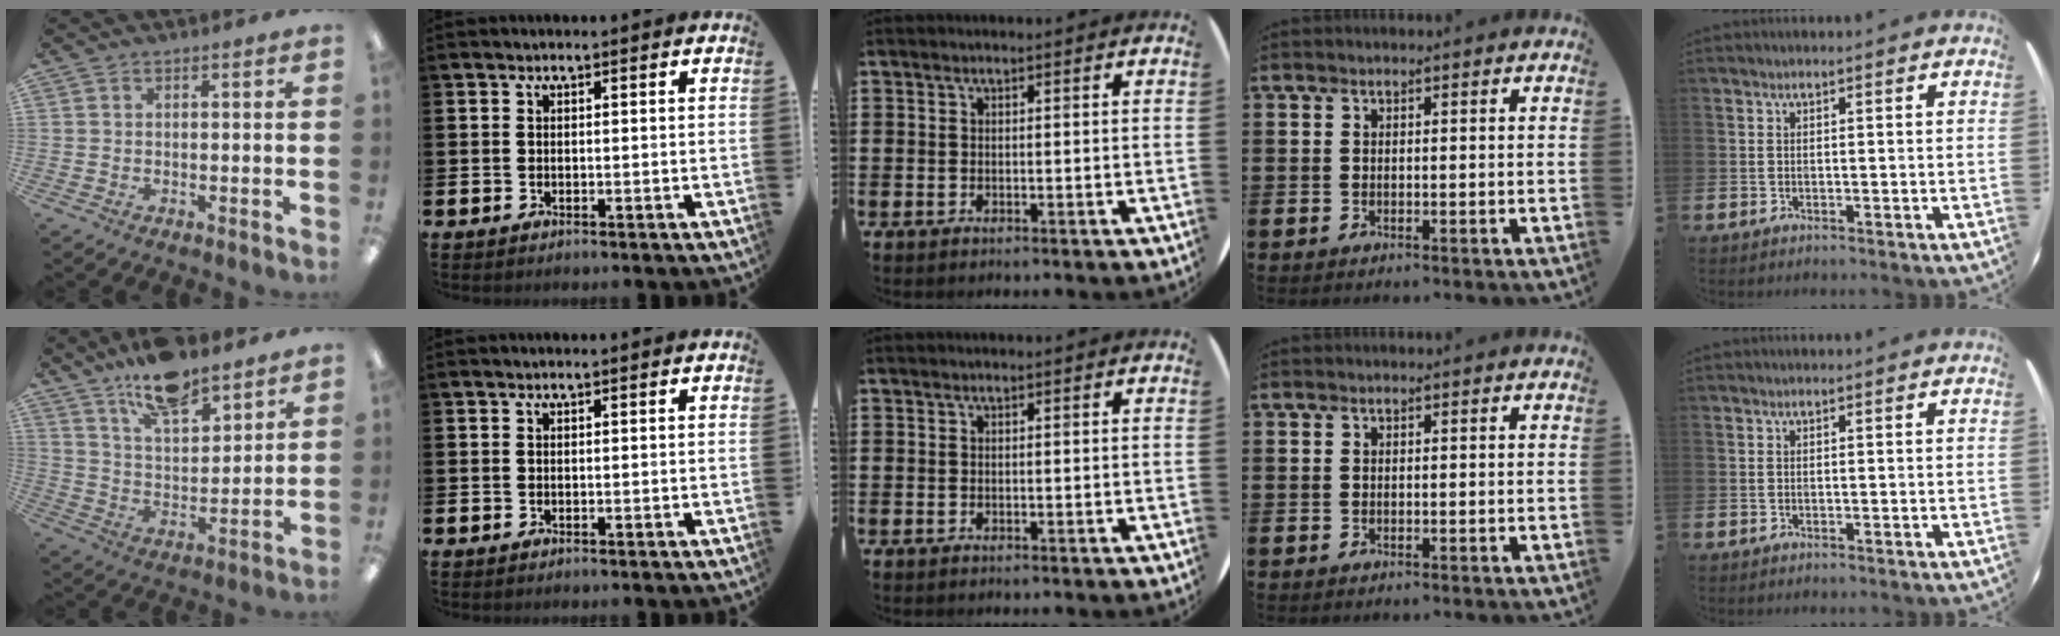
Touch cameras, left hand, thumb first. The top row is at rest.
{"thumb": {"total": 13.2, "force": [10.6, 4.9, 6.0], "torque": [-0.100, -0.057, 0.191]}}